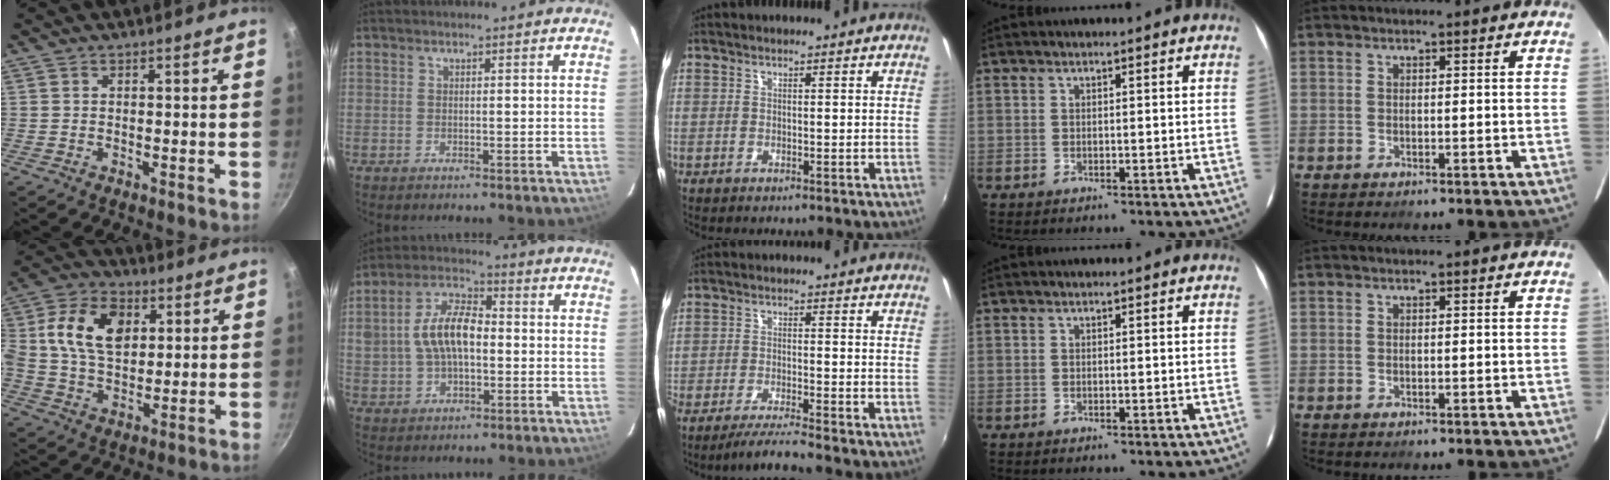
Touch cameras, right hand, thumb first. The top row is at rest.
{"thumb": {"total": 14.9, "force": [3.3, 10.2, 10.3], "torque": [-0.174, 0.009, 0.046]}, "index": {"total": 10.8, "force": [-0.1, 6.1, 8.8], "torque": [-0.178, 0.022, -0.001]}, "middle": {"total": 6.3, "force": [-5.6, -1.0, 2.6], "torque": [-0.070, -0.011, -0.099]}}